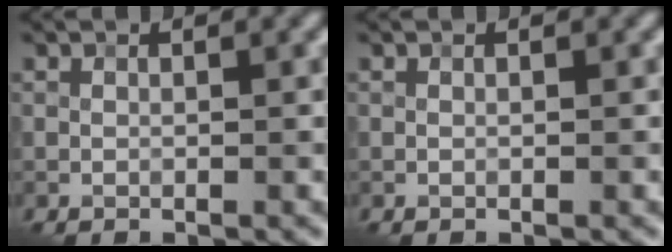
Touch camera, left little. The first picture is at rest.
{"total": 0.0}